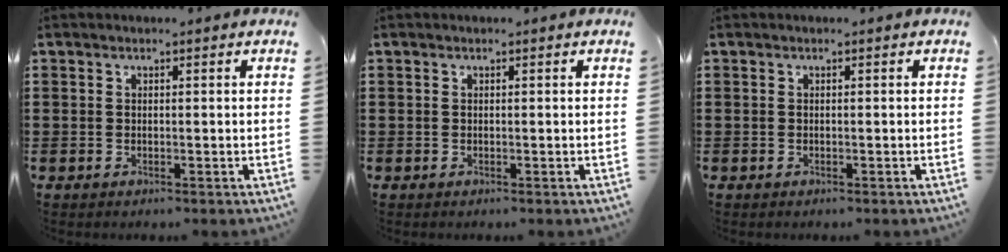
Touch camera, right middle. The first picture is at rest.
{"total": 0.0}
{"total": 0.0}